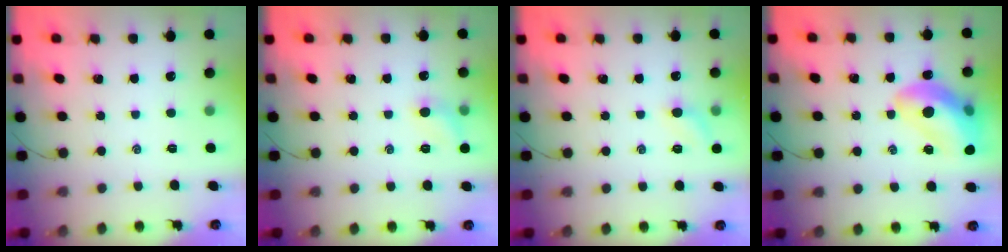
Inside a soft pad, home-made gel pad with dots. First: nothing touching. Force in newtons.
{"total": 6.3, "press": 6.1, "slide": 1.6}
{"total": 6.9, "press": 6.7, "slide": 1.6}
{"total": 16.7, "press": 16.4, "slide": 3.1}